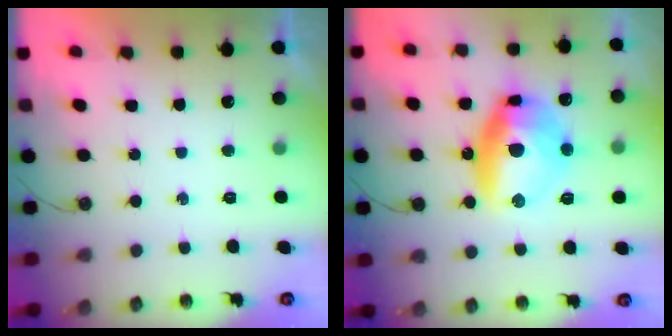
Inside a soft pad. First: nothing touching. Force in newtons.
{"total": 14.8, "press": 14.7, "slide": 1.7}